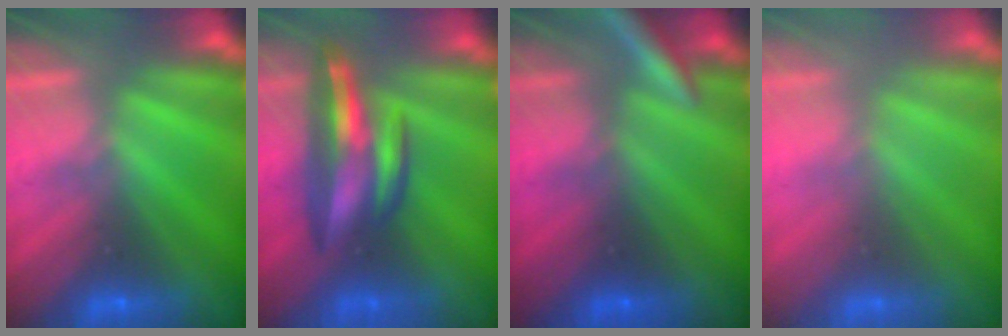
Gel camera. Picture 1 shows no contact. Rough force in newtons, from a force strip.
{"total": 7.9}
{"total": 3.0}
{"total": 3.0}